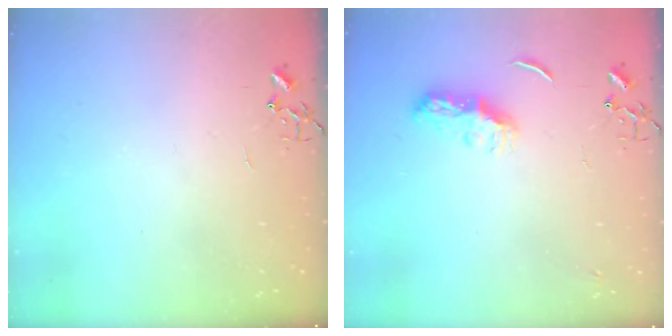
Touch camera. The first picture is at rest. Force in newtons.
{"total": 8.1, "press": 8.1, "slide": 0.6}